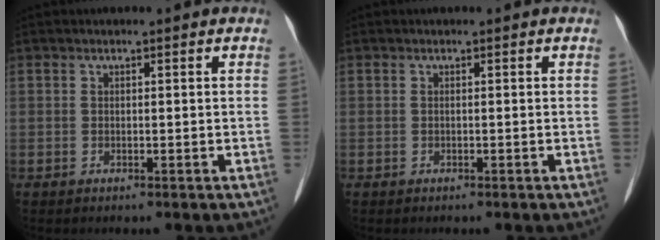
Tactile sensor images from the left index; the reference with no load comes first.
{"total": 0.0}